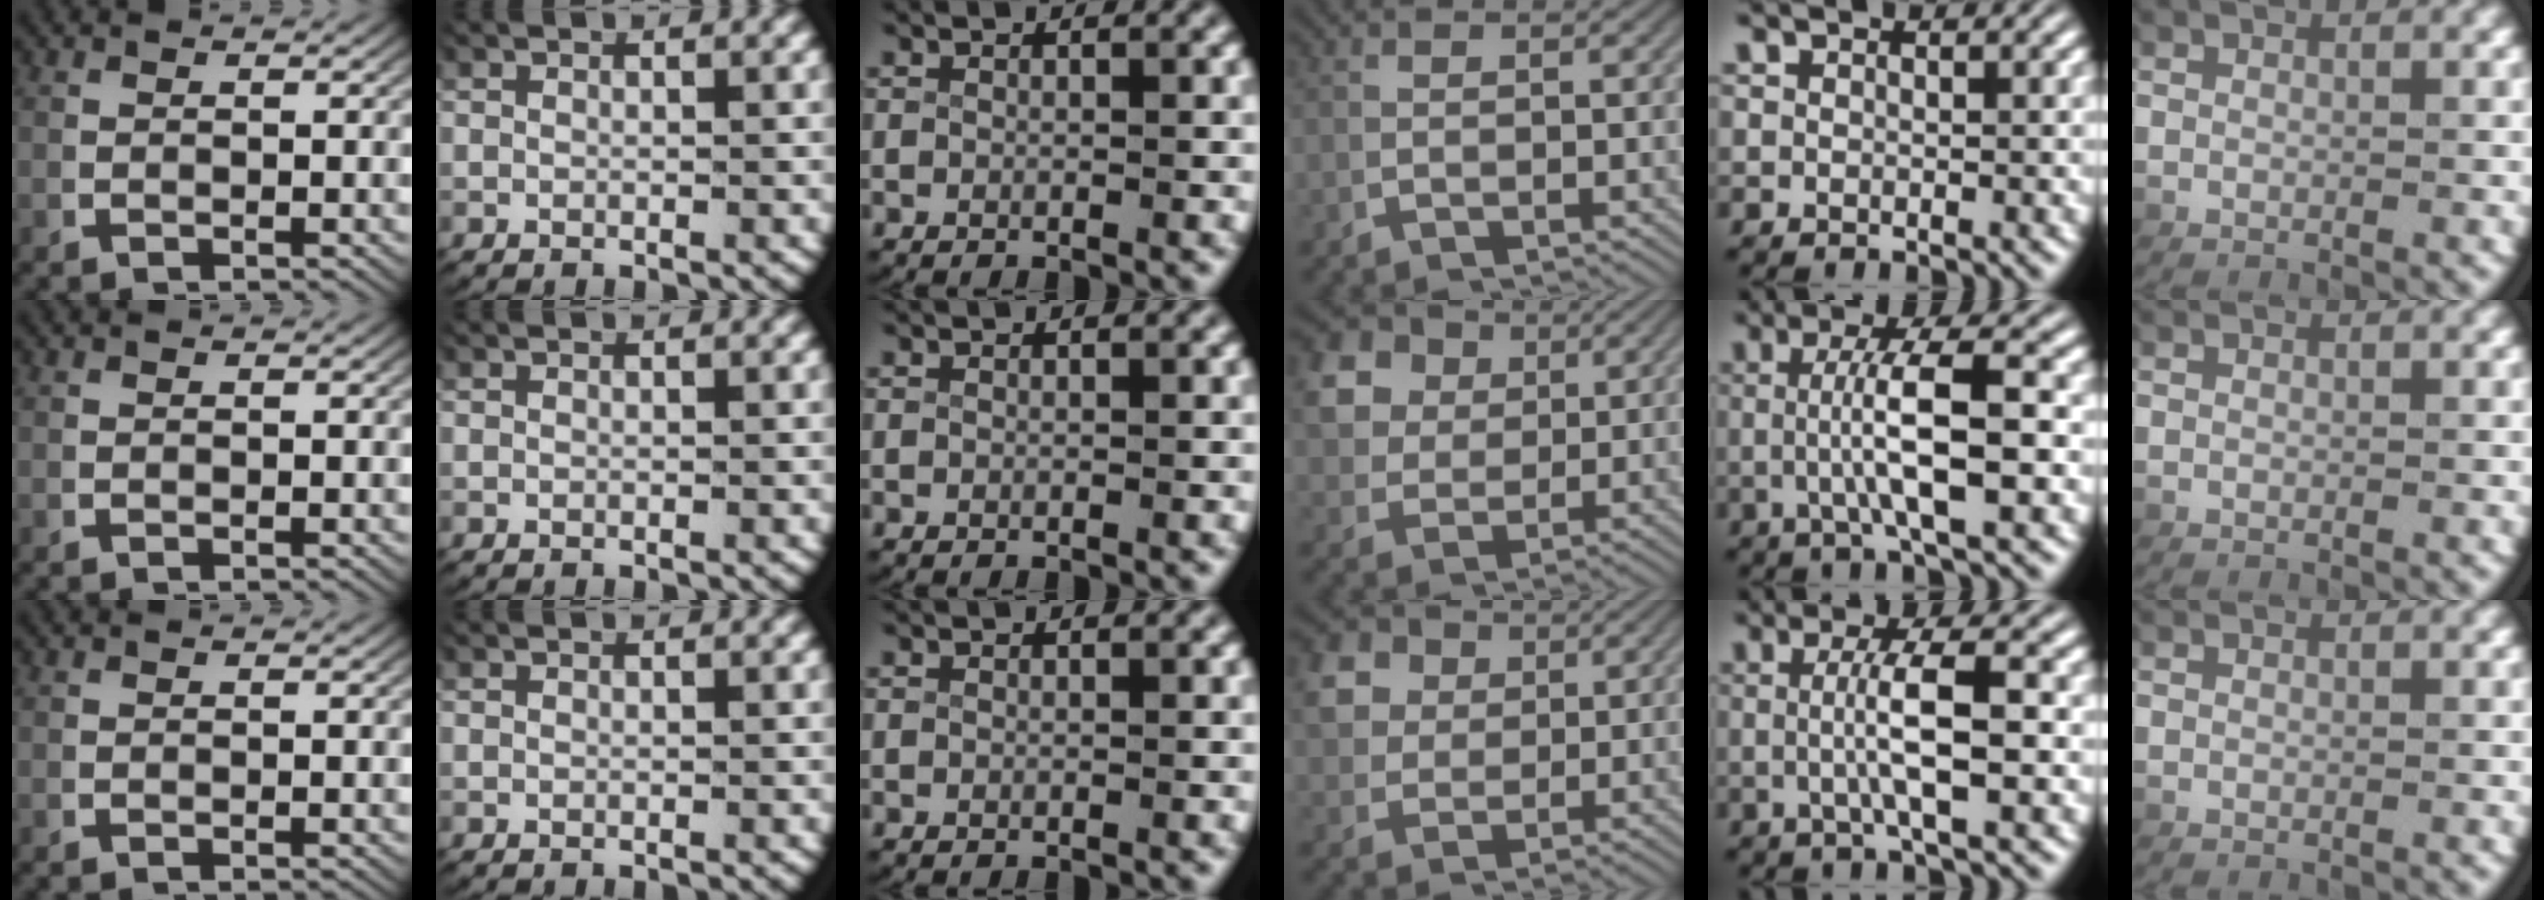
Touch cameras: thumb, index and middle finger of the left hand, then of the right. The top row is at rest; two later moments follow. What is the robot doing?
{"motion": "lift_and_place", "object": "card"}